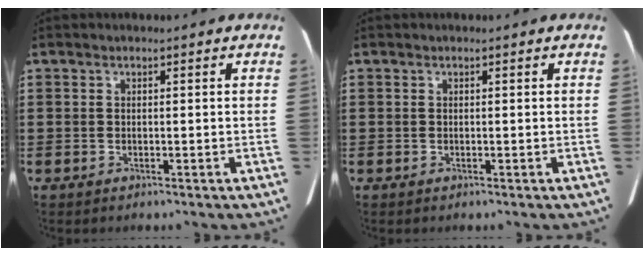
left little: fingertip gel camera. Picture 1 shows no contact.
{"total": 0.0}